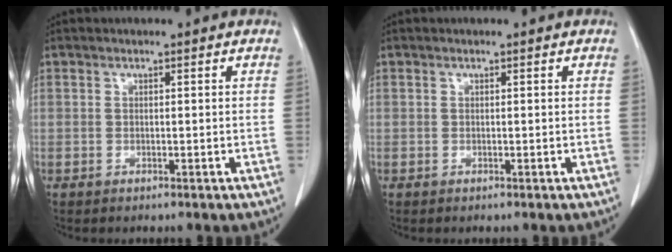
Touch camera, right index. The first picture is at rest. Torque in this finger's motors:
{"motor_torque": [0.00, 0.00, 0.00, 0.00]}